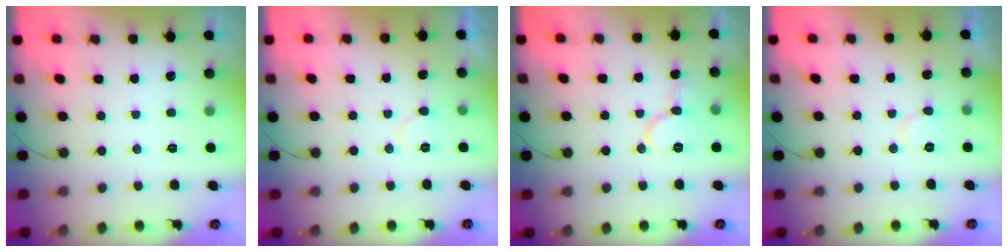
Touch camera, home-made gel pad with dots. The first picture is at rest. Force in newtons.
{"total": 5.1, "press": 5.1, "slide": 0.3}
{"total": 10.0, "press": 9.9, "slide": 1.0}
{"total": 5.3, "press": 5.3, "slide": 0.6}